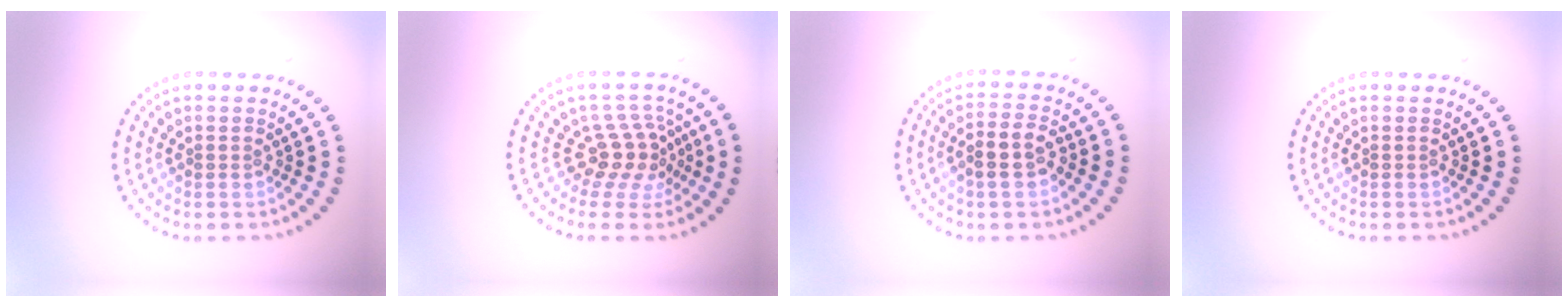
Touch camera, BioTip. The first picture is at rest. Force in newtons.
{"total": 3.5, "press": 2.7, "slide": 2.2}
{"total": 2.8, "press": 2.7, "slide": 0.9}
{"total": 0.0}